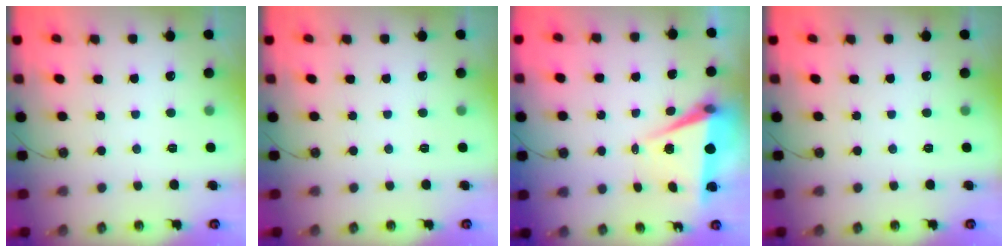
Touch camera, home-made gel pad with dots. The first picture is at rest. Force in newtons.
{"total": 0.0}
{"total": 7.0, "press": 5.4, "slide": 4.4}
{"total": 0.0}